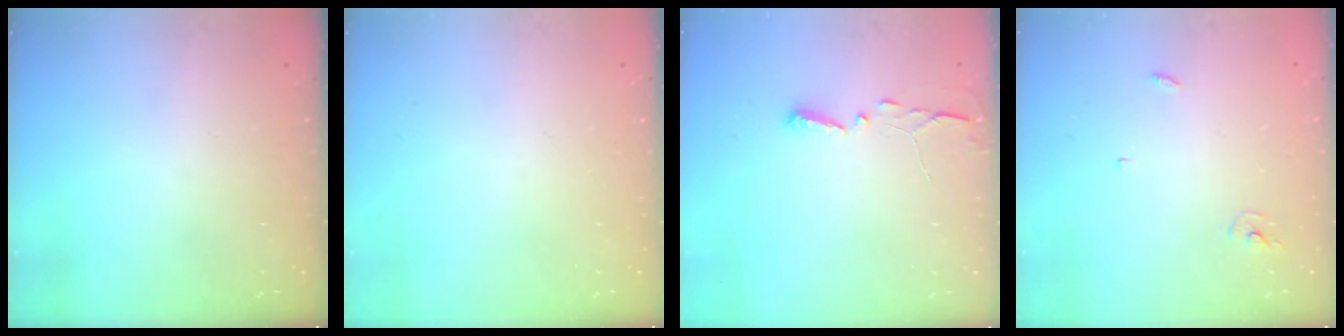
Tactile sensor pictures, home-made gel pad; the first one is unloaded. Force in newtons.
{"total": 0.0}
{"total": 2.9, "press": 2.9, "slide": 0.4}
{"total": 2.4, "press": 2.4, "slide": 0.2}